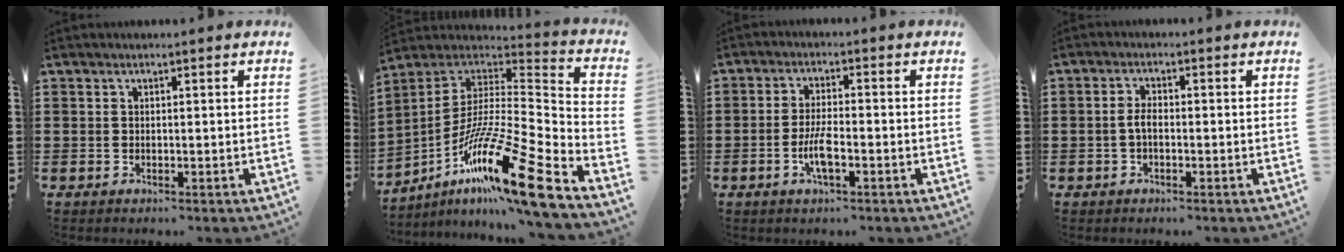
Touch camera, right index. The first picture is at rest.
{"total": 18.1, "force": [-11.2, 1.5, 14.1], "torque": [-0.257, 0.006, -0.203]}
{"total": 4.6, "force": [-1.6, 1.2, 4.2], "torque": [-0.091, -0.003, -0.035]}
{"total": 2.4, "force": [-0.6, 0.9, 2.1], "torque": [-0.056, -0.005, -0.016]}